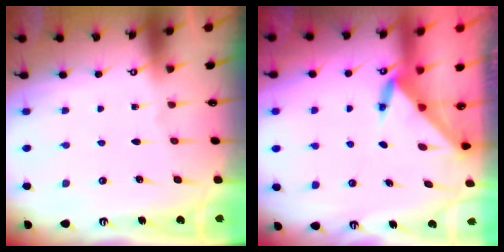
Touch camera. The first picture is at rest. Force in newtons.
{"total": 3.6, "press": 3.5, "slide": 0.4}